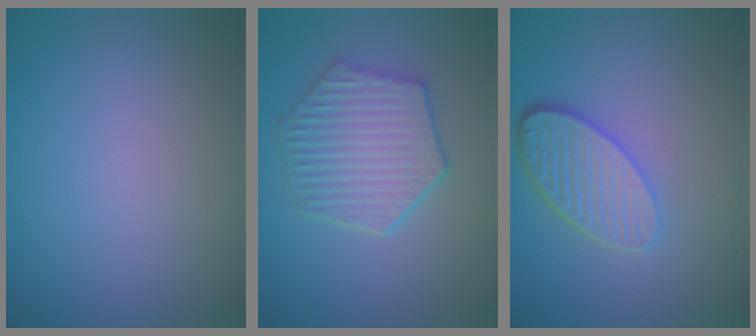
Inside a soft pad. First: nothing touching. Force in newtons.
{"total": 5.8, "press": 4.8, "slide": 3.3}
{"total": 5.3, "press": 3.9, "slide": 3.7}